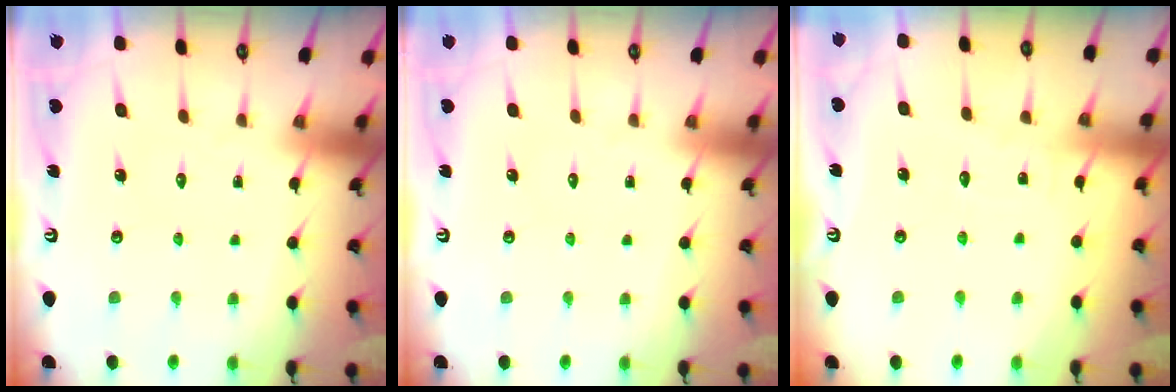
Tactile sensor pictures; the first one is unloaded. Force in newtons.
{"total": 0.0}
{"total": 2.7, "press": 2.7, "slide": 0.3}